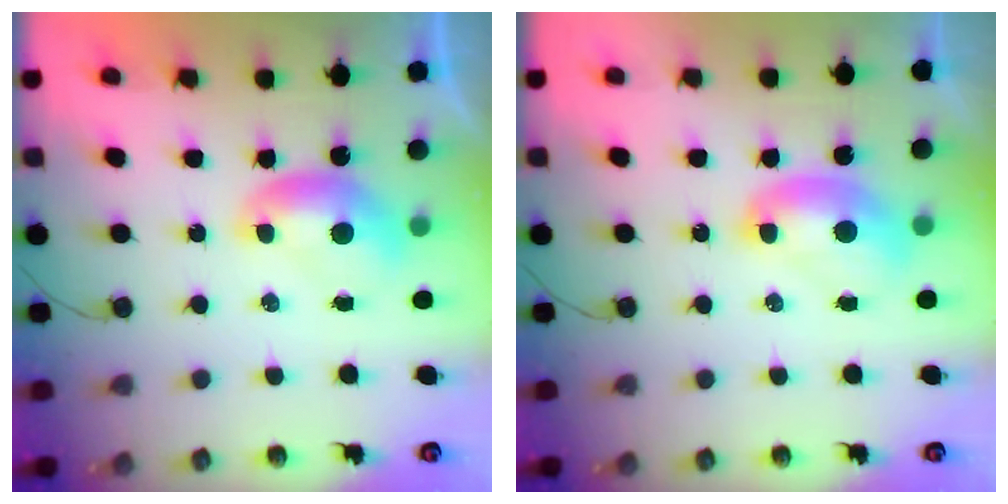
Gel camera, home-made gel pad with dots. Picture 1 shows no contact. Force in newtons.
{"total": 2.0, "press": 2.0, "slide": 0.0}